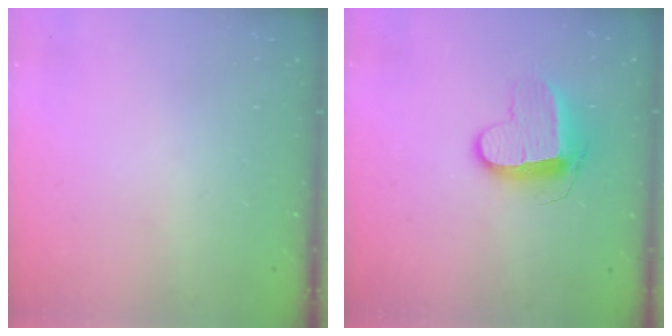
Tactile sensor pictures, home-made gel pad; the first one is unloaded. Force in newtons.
{"total": 10.5, "press": 10.5, "slide": 0.4}